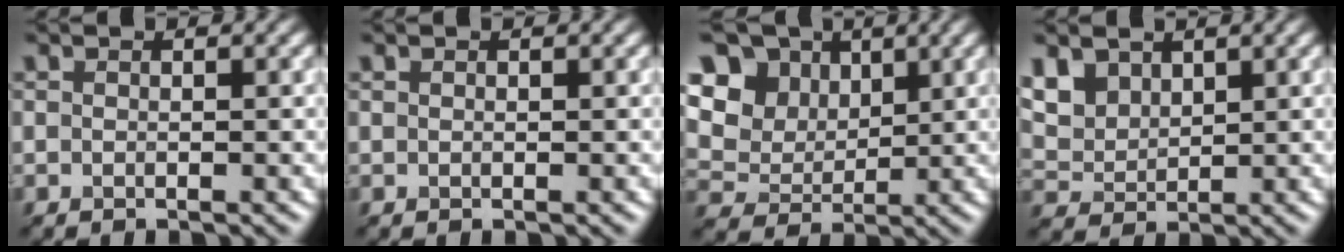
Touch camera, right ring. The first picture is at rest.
{"total": 0.0}
{"total": 10.6, "force": [5.5, 8.0, 4.2], "torque": [-0.132, 0.029, 0.122]}
{"total": 3.0, "force": [2.2, 1.9, 0.8], "torque": [-0.057, 0.001, 0.076]}